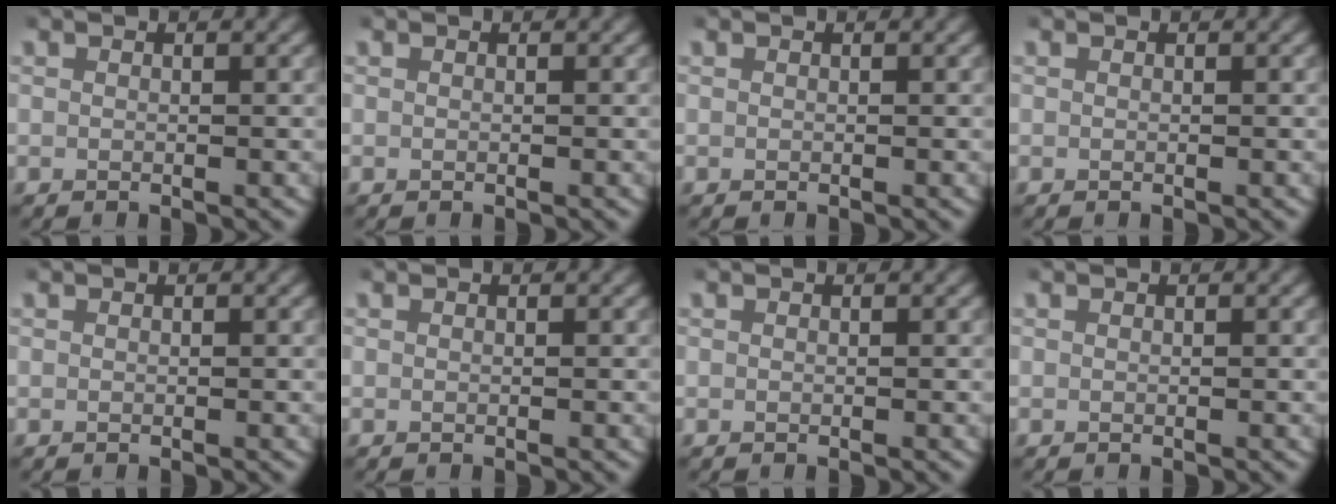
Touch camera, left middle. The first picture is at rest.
{"total": 0.0}
{"total": 0.0}
{"total": 0.0}
{"total": 0.0}
{"total": 0.0}
{"total": 0.0}
{"total": 0.0}